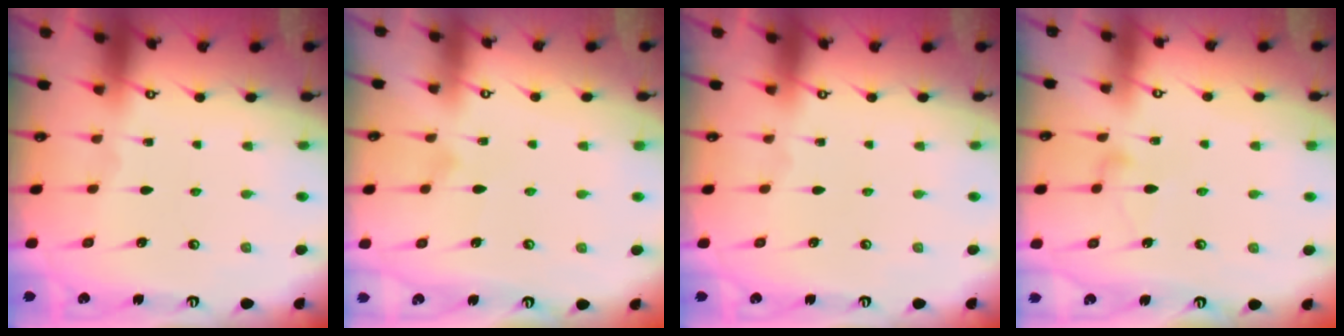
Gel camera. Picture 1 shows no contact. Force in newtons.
{"total": 8.1, "press": 8.1, "slide": 0.3}
{"total": 0.0}
{"total": 6.0, "press": 6.0, "slide": 0.4}